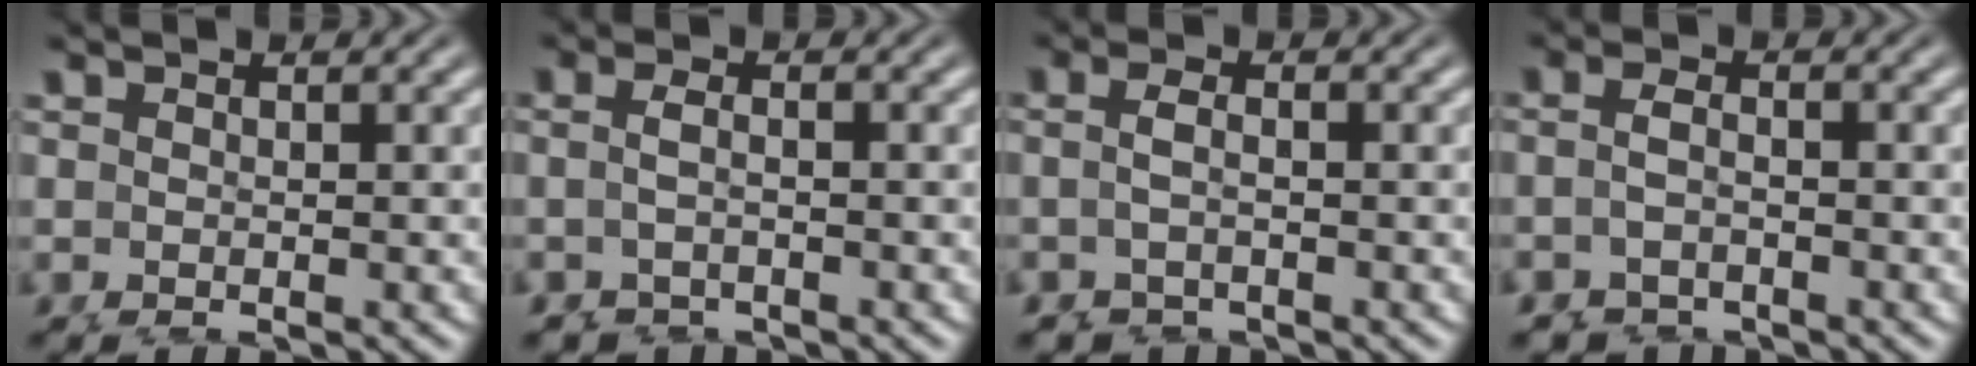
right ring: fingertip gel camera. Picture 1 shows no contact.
{"total": 1.8, "force": [-0.9, 1.1, 1.1], "torque": [-0.025, -0.002, -0.018]}
{"total": 2.4, "force": [-0.7, 1.6, 1.6], "torque": [-0.035, -0.002, -0.015]}
{"total": 2.4, "force": [-1.2, 1.9, 0.9], "torque": [-0.024, -0.005, -0.023]}